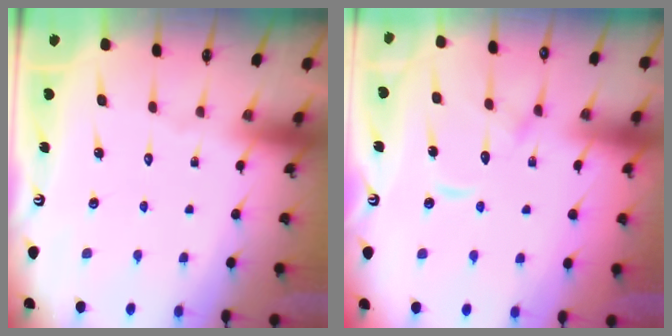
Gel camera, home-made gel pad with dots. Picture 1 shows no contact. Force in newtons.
{"total": 10.7, "press": 10.7, "slide": 1.1}